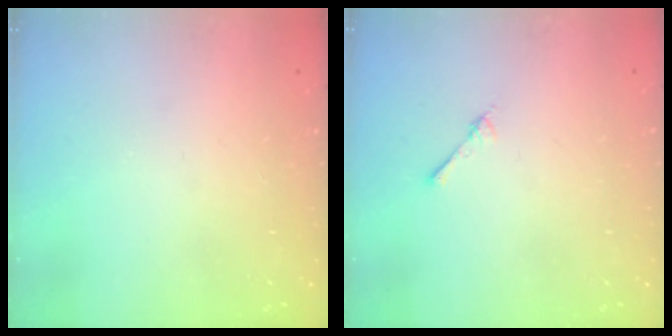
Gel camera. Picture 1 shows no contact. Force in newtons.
{"total": 2.4, "press": 2.4, "slide": 0.3}